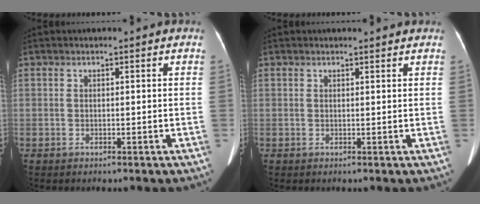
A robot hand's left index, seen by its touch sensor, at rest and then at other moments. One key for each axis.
{"total": 1.5, "fx": 1.4, "fy": 0.1, "fz": 0.3, "tx": -0.010, "ty": 0.003, "tz": 0.017}